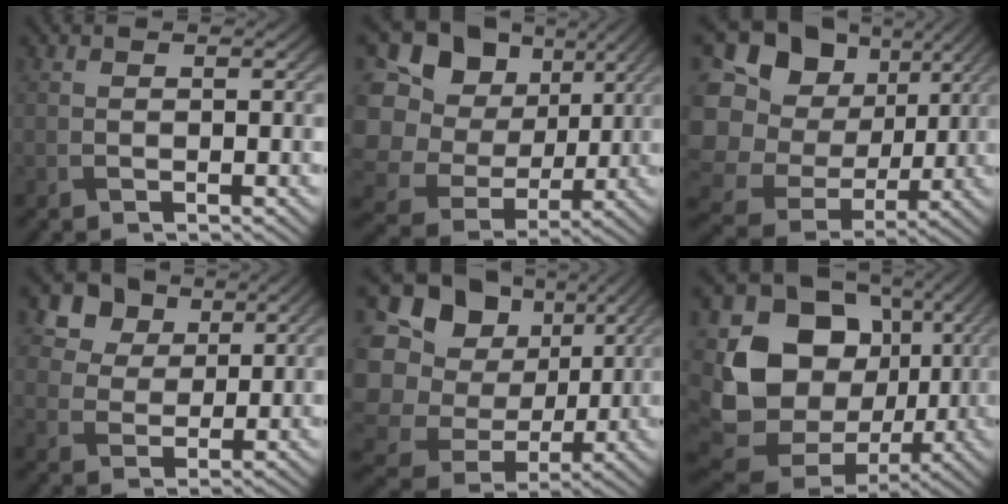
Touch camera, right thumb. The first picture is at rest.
{"total": 18.5, "force": [3.2, 16.0, 8.8], "torque": [-0.276, 0.014, 0.071]}
{"total": 20.7, "force": [2.8, 18.1, 9.5], "torque": [-0.282, 0.001, 0.055]}
{"total": 7.4, "force": [4.0, 5.4, 3.0], "torque": [-0.084, -0.012, 0.077]}
{"total": 21.1, "force": [2.7, 18.6, 9.6], "torque": [-0.286, 0.005, 0.054]}
{"total": 17.3, "force": [0.1, 14.2, 9.9], "torque": [-0.217, -0.034, 0.014]}